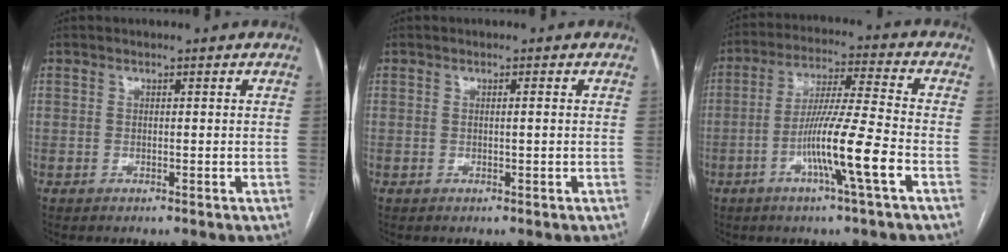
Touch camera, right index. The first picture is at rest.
{"total": 0.8, "force": [0.1, -0.1, 0.8], "torque": [-0.014, 0.000, 0.000]}
{"total": 11.7, "force": [-4.4, -1.0, 10.8], "torque": [-0.199, -0.007, -0.083]}